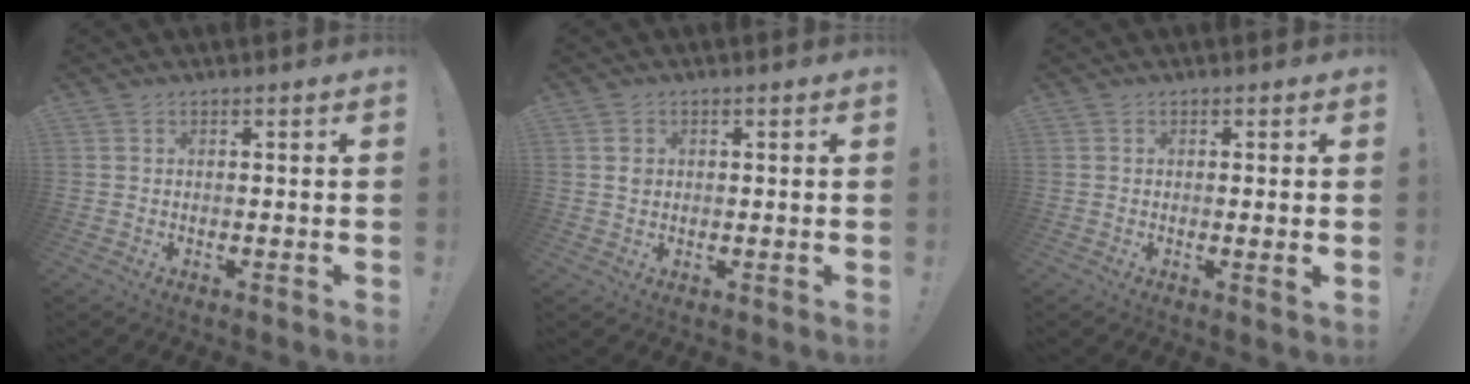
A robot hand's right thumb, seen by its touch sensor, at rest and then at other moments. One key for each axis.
{"total": 1.6, "fx": 0.3, "fy": 1.5, "fz": 0.5, "tx": 0.002, "ty": -0.001, "tz": 0.003}
{"total": 1.8, "fx": 0.2, "fy": -0.4, "fz": 1.8, "tx": -0.024, "ty": -0.006, "tz": 0.000}